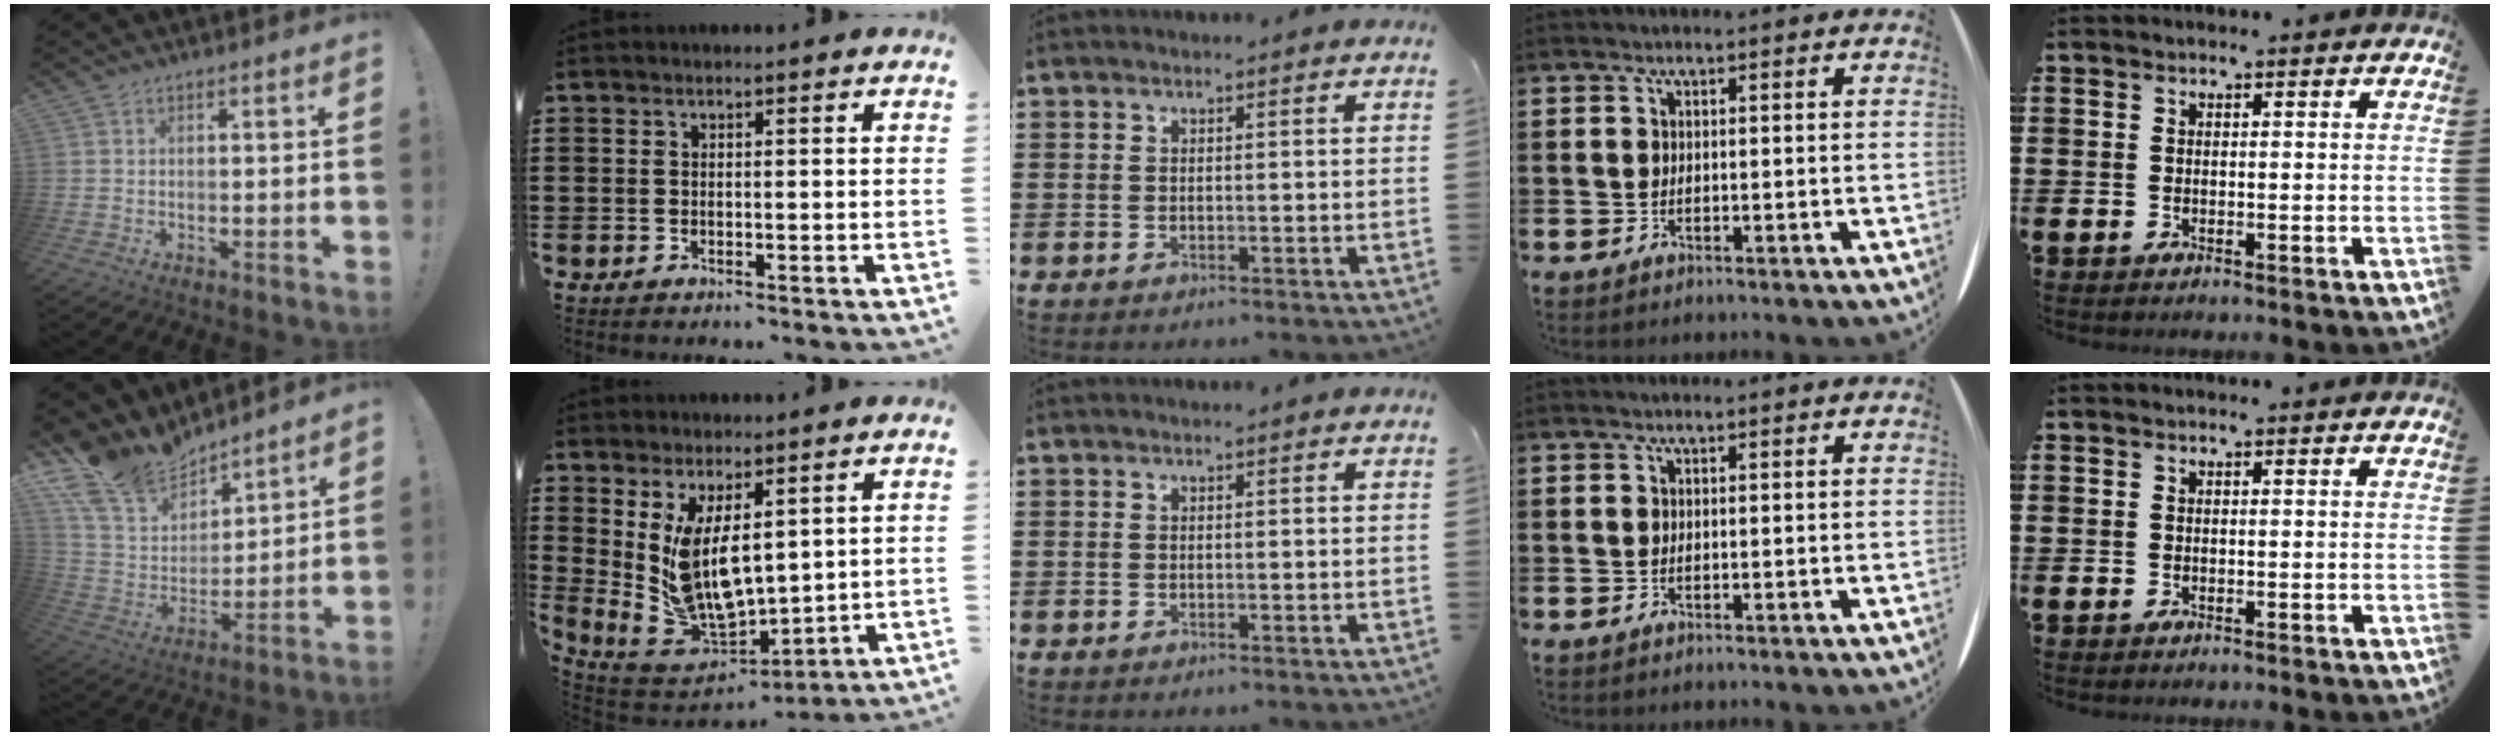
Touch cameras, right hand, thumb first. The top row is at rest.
{"thumb": {"total": 14.9, "force": [12.7, 7.0, 3.1], "torque": [-0.081, -0.100, 0.243]}, "index": {"total": 9.9, "force": [2.8, 5.4, 7.7], "torque": [-0.170, -0.033, 0.055]}}